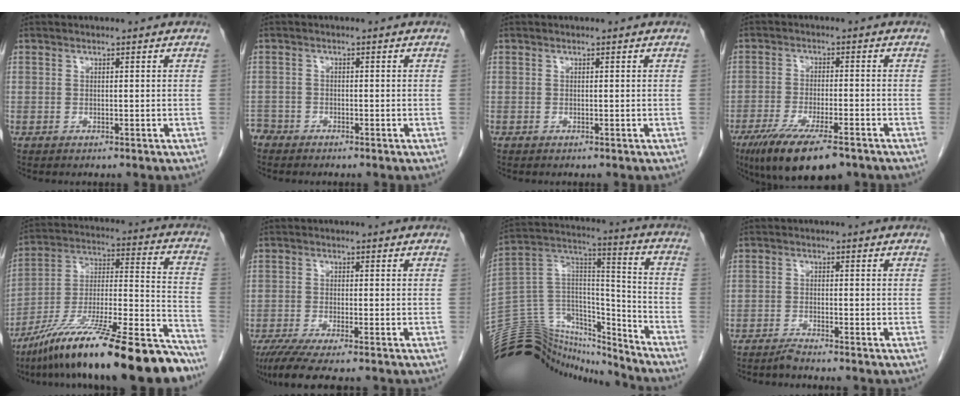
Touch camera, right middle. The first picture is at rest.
{"total": 2.7, "force": [-2.4, 1.3, -0.2], "torque": [-0.002, 0.002, -0.048]}
{"total": 0.0}
{"total": 12.6, "force": [-8.8, 2.8, 8.7], "torque": [-0.151, -0.029, -0.141]}
{"total": 25.9, "force": [-20.2, 2.0, 16.1], "torque": [-0.226, -0.001, -0.340]}
{"total": 7.7, "force": [-6.2, 0.5, 4.6], "torque": [-0.071, -0.019, -0.100]}
{"total": 20.8, "force": [-19.6, 6.1, 3.2], "torque": [-0.065, 0.082, -0.319]}
{"total": 2.6, "force": [-2.5, -0.7, 0.4], "torque": [-0.006, -0.007, -0.047]}